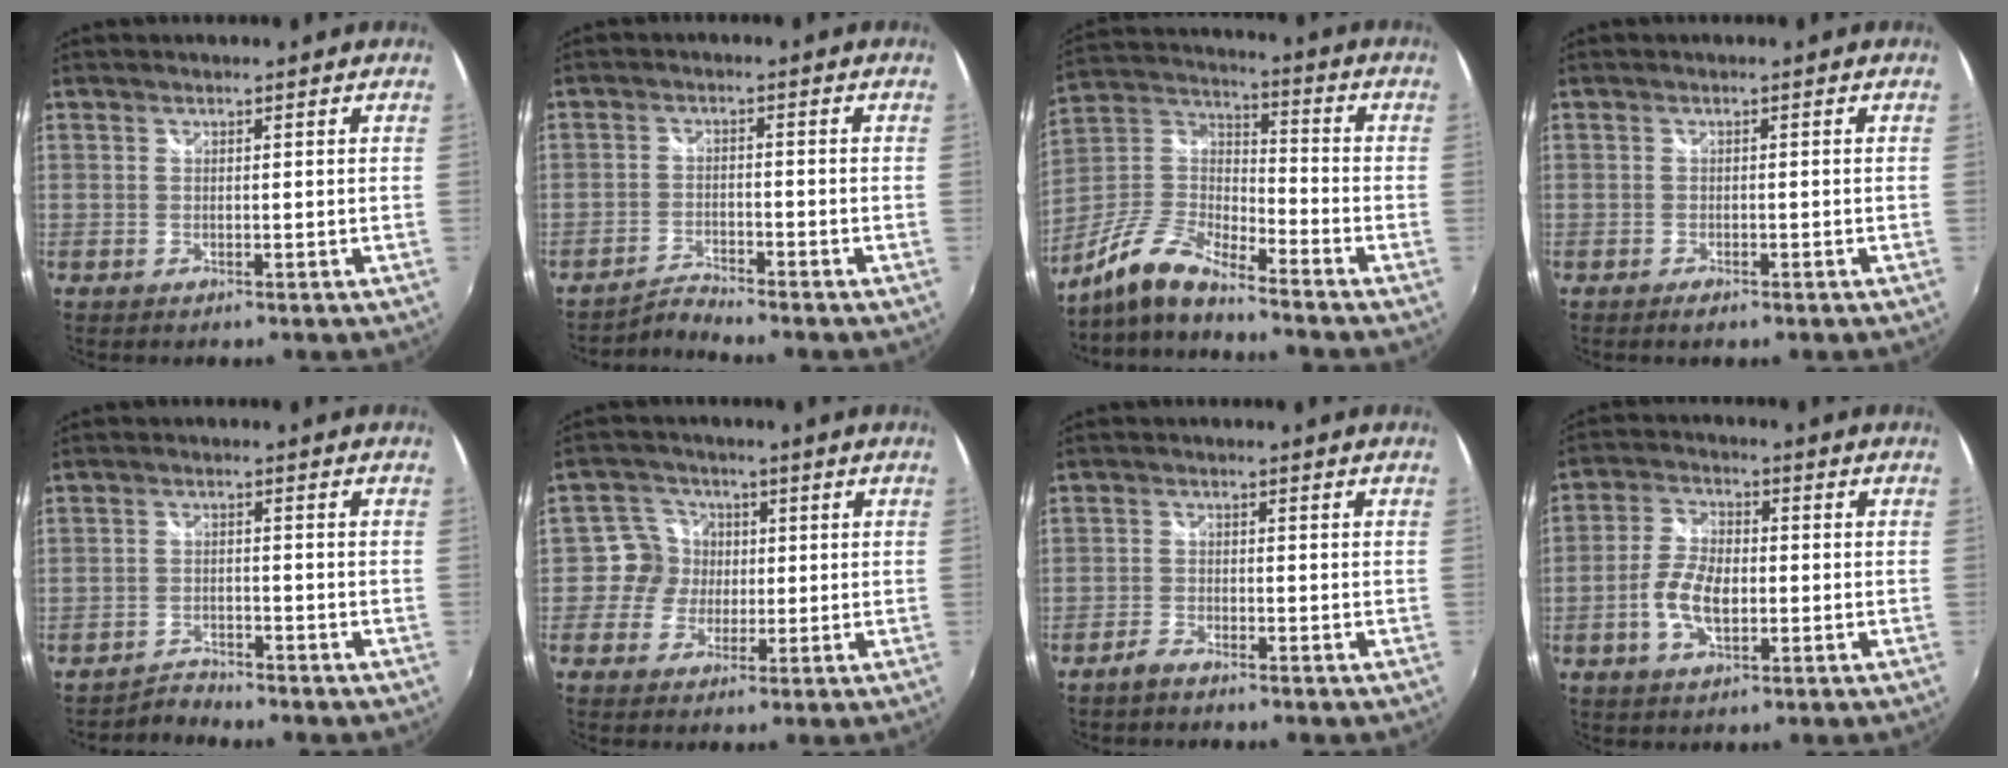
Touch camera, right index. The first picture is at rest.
{"total": 3.5, "force": [-3.4, -0.6, -0.1], "torque": [-0.011, 0.001, -0.070]}
{"total": 11.5, "force": [-9.2, 2.4, 6.3], "torque": [-0.146, 0.004, -0.187]}
{"total": 1.8, "force": [-1.4, 0.6, 0.9], "torque": [-0.022, -0.006, -0.026]}
{"total": 3.3, "force": [-3.3, 0.4, -0.3], "torque": [-0.002, 0.002, -0.062]}
{"total": 5.2, "force": [-0.3, 5.2, 0.3], "torque": [0.005, 0.009, -0.017]}
{"total": 2.6, "force": [-2.4, 0.6, 0.8], "torque": [-0.030, -0.002, -0.049]}
{"total": 7.6, "force": [-1.9, 4.0, 6.2], "torque": [-0.130, 0.010, -0.033]}